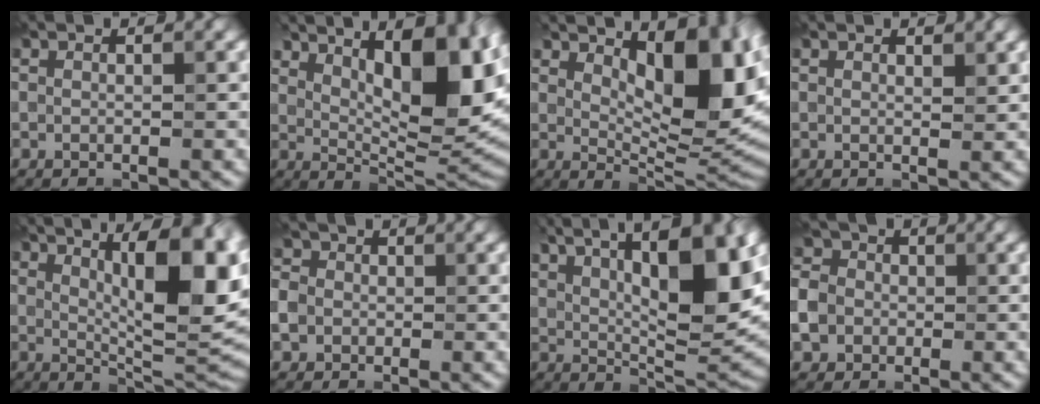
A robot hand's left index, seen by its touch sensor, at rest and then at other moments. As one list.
[{"total": 12.8, "force": [5.1, 4.6, 10.8], "torque": [-0.145, 0.001, 0.087]}, {"total": 11.6, "force": [4.2, 4.7, 9.8], "torque": [-0.132, 0.000, 0.071]}, {"total": 1.0, "force": [0.9, 0.2, 0.5], "torque": [-0.008, -0.001, 0.015]}, {"total": 12.8, "force": [4.3, 3.7, 11.5], "torque": [-0.135, 0.003, 0.069]}, {"total": 4.9, "force": [-0.1, 4.3, 2.2], "torque": [-0.049, 0.017, -0.028]}, {"total": 13.6, "force": [6.1, 3.9, 11.5], "torque": [-0.170, 0.012, 0.103]}, {"total": 7.0, "force": [-1.6, 6.0, 3.2], "torque": [-0.067, -0.002, -0.059]}]